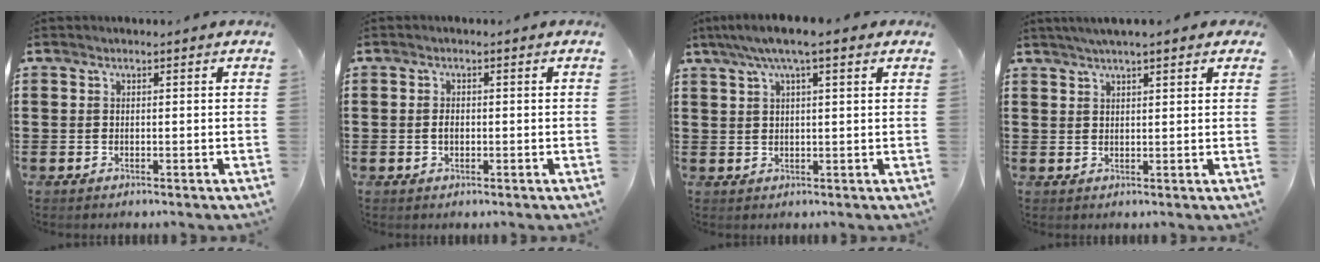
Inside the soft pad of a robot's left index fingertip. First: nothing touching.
{"total": 1.5, "force": [-0.1, 0.9, 1.2], "torque": [-0.025, 0.004, -0.004]}
{"total": 5.2, "force": [3.0, 0.8, 4.1], "torque": [-0.085, 0.007, 0.052]}
{"total": 2.8, "force": [2.3, 0.2, 1.7], "torque": [-0.039, 0.006, 0.040]}